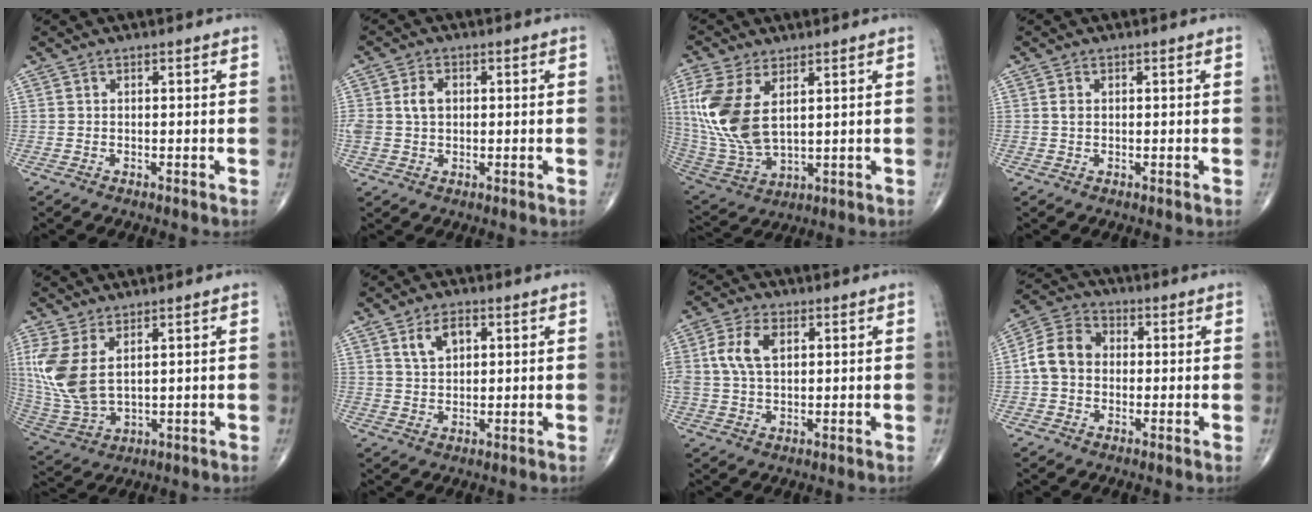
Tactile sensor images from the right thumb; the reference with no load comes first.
{"total": 4.7, "force": [0.6, 3.4, 3.3], "torque": [-0.070, 0.008, 0.013]}
{"total": 14.9, "force": [4.0, 7.9, 12.0], "torque": [-0.270, -0.015, 0.094]}
{"total": 1.0, "force": [0.2, 0.7, 0.7], "torque": [-0.010, 0.000, 0.004]}
{"total": 12.0, "force": [3.6, 6.3, 9.6], "torque": [-0.225, -0.016, 0.091]}
{"total": 5.2, "force": [2.2, 3.1, 3.5], "torque": [-0.052, -0.005, 0.043]}
{"total": 7.6, "force": [1.8, 4.5, 5.8], "torque": [-0.126, 0.007, 0.035]}
{"total": 8.4, "force": [-0.2, 6.8, 5.0], "torque": [-0.084, 0.028, -0.017]}